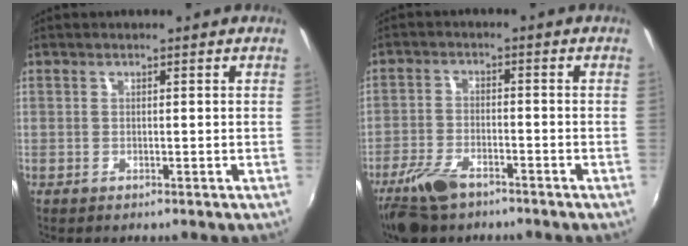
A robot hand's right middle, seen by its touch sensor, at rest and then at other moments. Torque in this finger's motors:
{"motor_torque": [0.14, -0.14, 0.06, 0.03]}